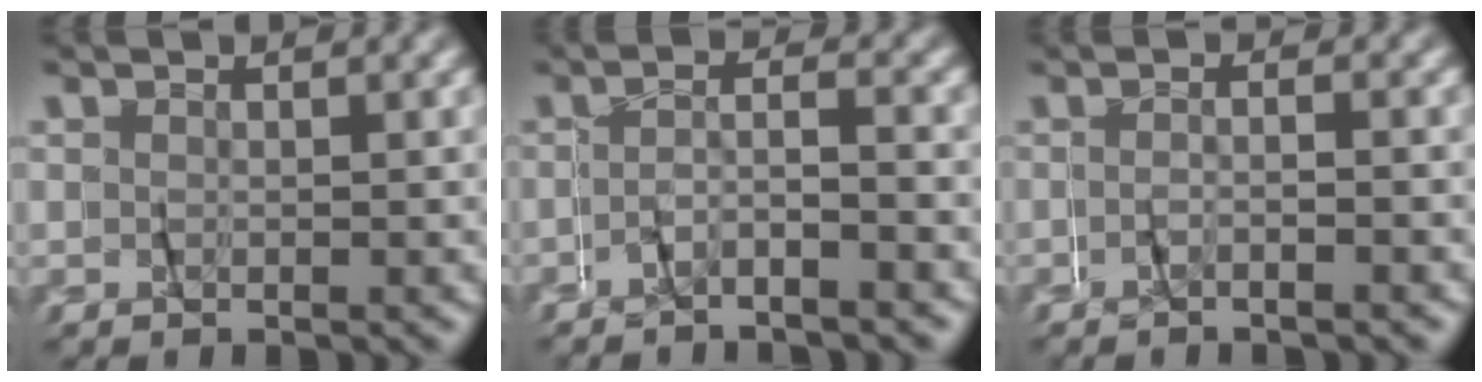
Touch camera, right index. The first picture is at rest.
{"total": 3.8, "force": [-3.5, -1.3, 0.2], "torque": [0.003, 0.005, -0.067]}
{"total": 2.4, "force": [-2.1, -1.2, -0.2], "torque": [0.006, 0.011, -0.044]}